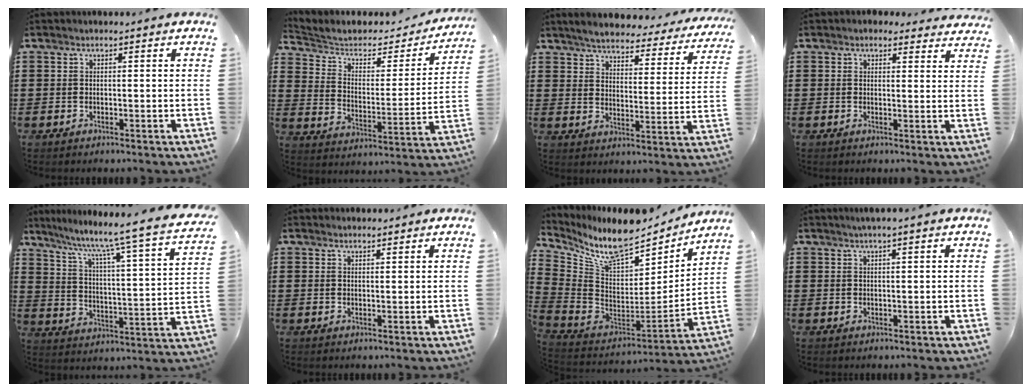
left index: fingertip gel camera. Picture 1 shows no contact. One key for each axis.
{"total": 4.2, "fx": 3.1, "fy": 2.2, "fz": 1.6, "tx": -0.054, "ty": -0.020, "tz": 0.047}
{"total": 4.5, "fx": 4.4, "fy": 0.3, "fz": 1.0, "tx": -0.046, "ty": -0.032, "tz": 0.071}
{"total": 2.3, "fx": 2.1, "fy": 0.8, "fz": 0.3, "tx": -0.005, "ty": -0.004, "tz": 0.037}
{"total": 6.6, "fx": 5.2, "fy": -1.1, "fz": 3.8, "tx": -0.089, "ty": -0.057, "tz": 0.069}
{"total": 1.2, "fx": 1.2, "fy": 0.2, "fz": 0.1, "tx": -0.004, "ty": 0.000, "tz": 0.024}
{"total": 10.4, "fx": 8.5, "fy": 2.9, "fz": 5.3, "tx": -0.126, "ty": -0.067, "tz": 0.146}
{"total": 1.2, "fx": 0.8, "fy": -0.2, "fz": 0.8, "tx": -0.014, "ty": 0.001, "tz": 0.014}